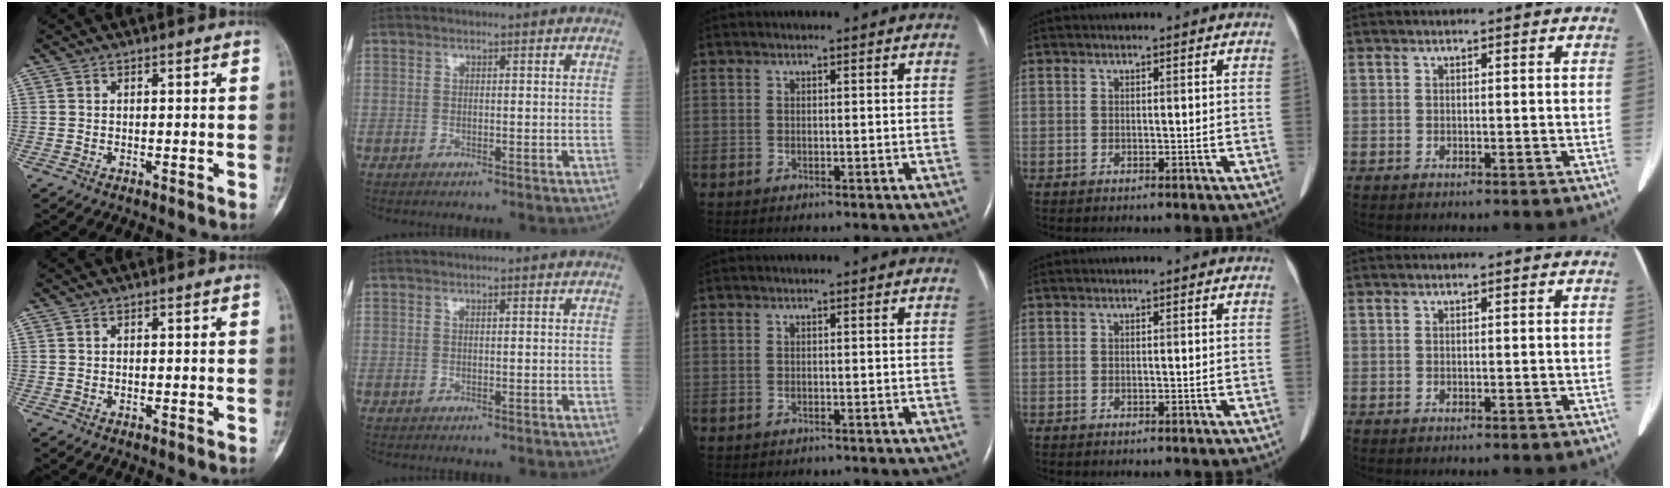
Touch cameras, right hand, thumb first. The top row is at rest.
{}